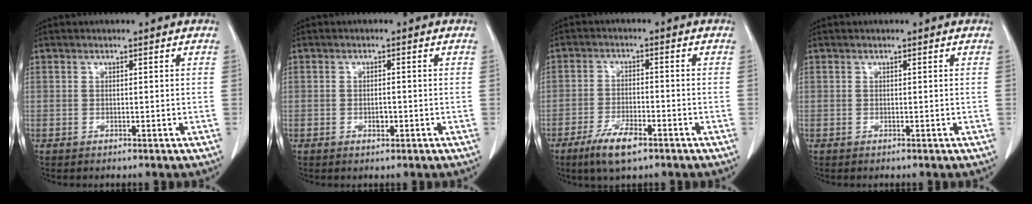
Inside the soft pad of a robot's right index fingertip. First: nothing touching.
{"total": 1.6, "force": [-0.4, 0.8, 1.4], "torque": [-0.026, 0.000, -0.004]}
{"total": 6.3, "force": [-3.9, 1.8, 4.6], "torque": [-0.093, -0.008, -0.067]}
{"total": 0.0}